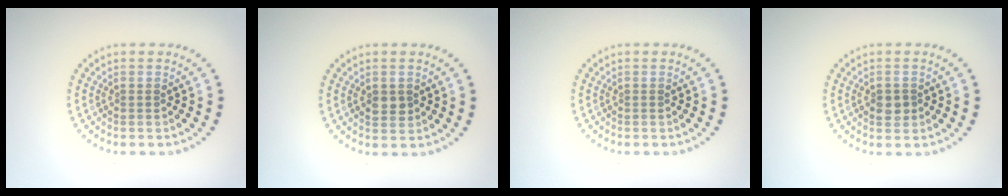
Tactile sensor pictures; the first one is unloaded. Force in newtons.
{"total": 1.7, "press": 1.7, "slide": 0.1}
{"total": 0.0}
{"total": 1.7, "press": 1.7, "slide": 0.1}